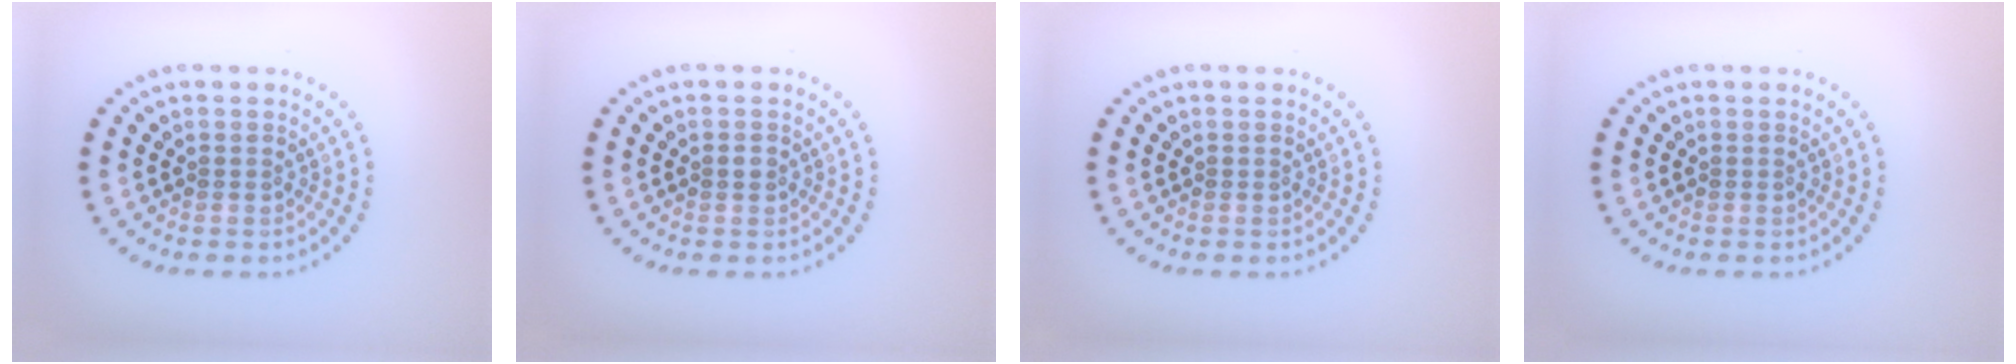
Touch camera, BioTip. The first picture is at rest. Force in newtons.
{"total": 0.7, "press": 0.6, "slide": 0.2}
{"total": 0.0}
{"total": 0.0}